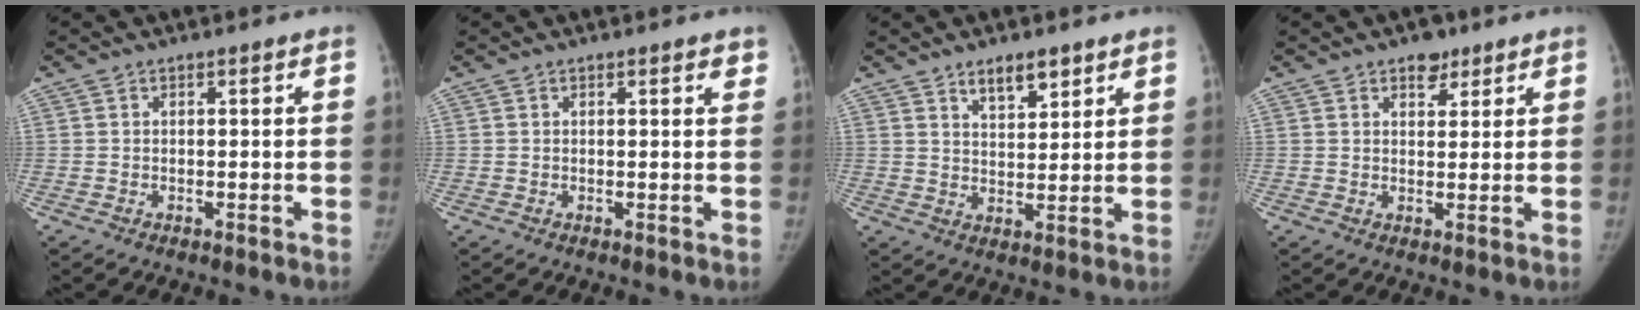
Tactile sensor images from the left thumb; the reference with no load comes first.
{"total": 1.4, "force": [1.0, 0.5, 0.9], "torque": [-0.005, -0.004, 0.009]}
{"total": 5.7, "force": [3.9, 2.4, 3.3], "torque": [-0.032, -0.029, 0.066]}
{"total": 3.8, "force": [2.5, 2.3, 1.6], "torque": [0.000, -0.012, 0.035]}